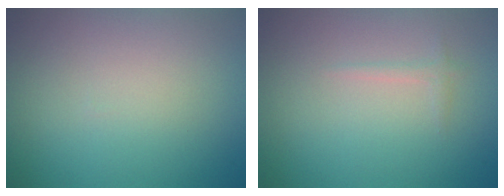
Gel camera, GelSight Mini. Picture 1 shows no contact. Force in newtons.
{"total": 0.7, "press": 0.7, "slide": 0.1}